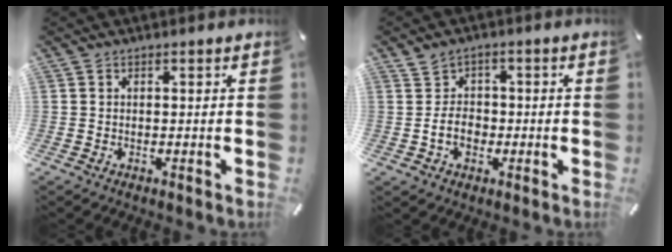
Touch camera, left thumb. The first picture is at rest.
{"total": 5.5, "force": [-0.8, 4.6, 3.0], "torque": [-0.048, 0.004, -0.016]}